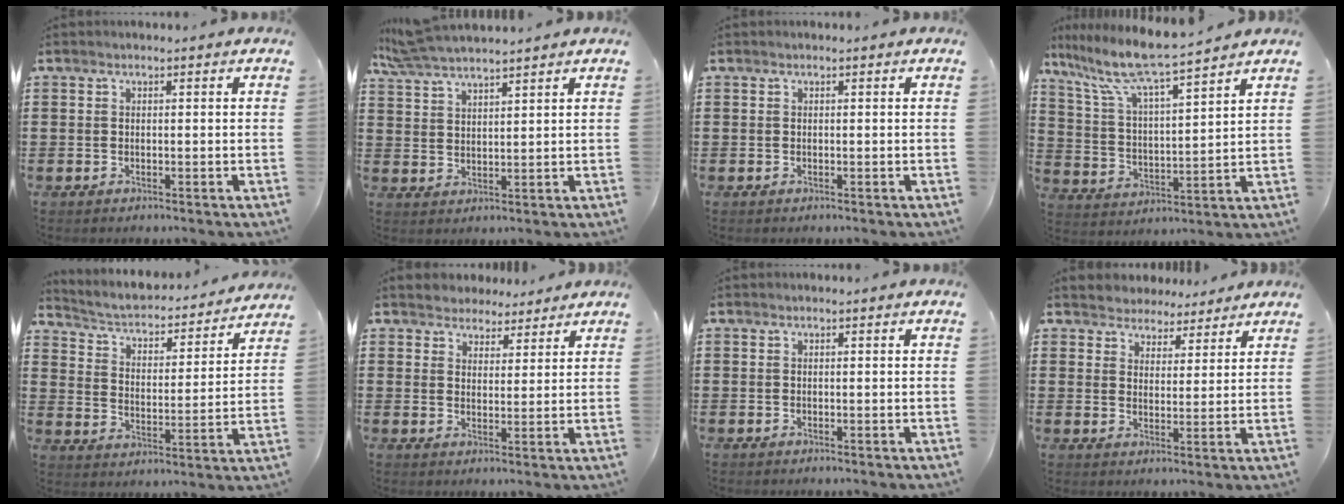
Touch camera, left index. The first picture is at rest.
{"total": 5.2, "force": [4.9, 0.6, 1.5], "torque": [-0.046, -0.013, 0.090]}
{"total": 0.0}
{"total": 8.5, "force": [7.5, -0.2, 4.0], "torque": [-0.110, -0.045, 0.123]}
{"total": 3.0, "force": [2.9, 0.6, 0.7], "torque": [-0.034, -0.029, 0.038]}
{"total": 3.7, "force": [3.2, 1.7, -0.4], "torque": [-0.009, -0.003, 0.061]}
{"total": 0.0}
{"total": 4.0, "force": [3.7, 1.4, -0.4], "torque": [-0.012, -0.011, 0.067]}